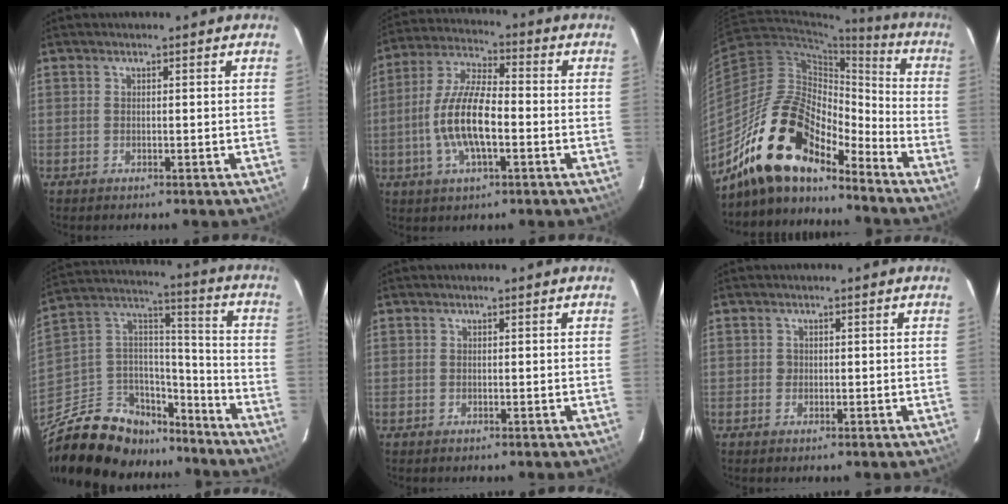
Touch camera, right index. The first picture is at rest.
{"total": 12.6, "force": [-2.8, 4.3, 11.5], "torque": [-0.238, 0.001, -0.054]}
{"total": 18.3, "force": [-14.3, 6.6, 9.3], "torque": [-0.169, 0.007, -0.272]}
{"total": 24.1, "force": [-17.1, 13.4, 10.4], "torque": [-0.239, 0.062, -0.264]}
{"total": 0.0}
{"total": 0.8, "force": [-0.1, 0.8, 0.0], "torque": [0.005, 0.001, -0.001]}